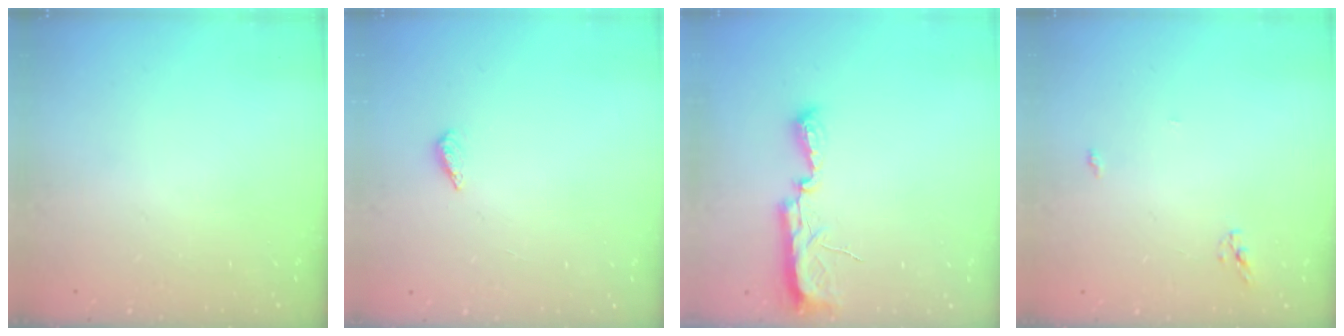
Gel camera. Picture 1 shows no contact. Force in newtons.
{"total": 2.1, "press": 1.9, "slide": 0.8}
{"total": 7.7, "press": 7.7, "slide": 0.8}
{"total": 3.3, "press": 3.3, "slide": 0.2}